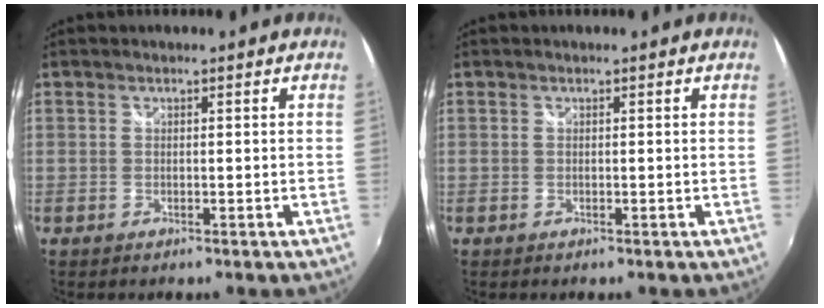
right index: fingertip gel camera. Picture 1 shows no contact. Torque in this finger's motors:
{"motor_torque": [-0.83, 0.87, 0.00, 0.00]}